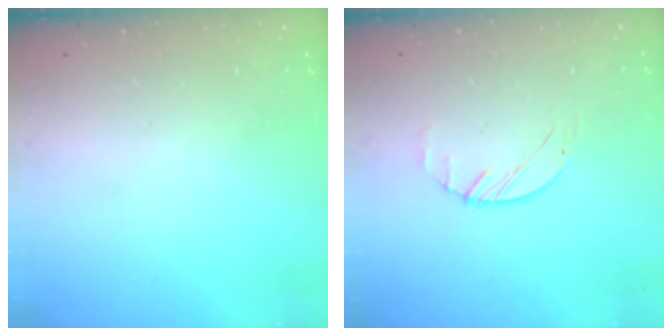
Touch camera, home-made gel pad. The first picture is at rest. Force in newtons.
{"total": 1.2, "press": 1.2, "slide": 0.2}